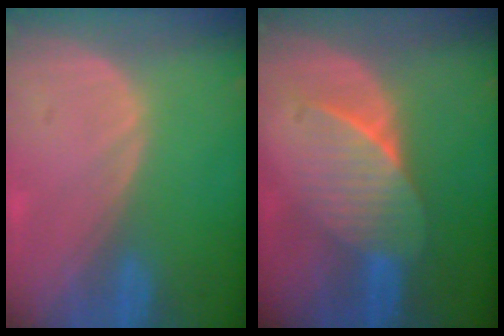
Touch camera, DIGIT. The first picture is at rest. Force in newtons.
{"total": 7.4, "press": 6.7, "slide": 3.0}